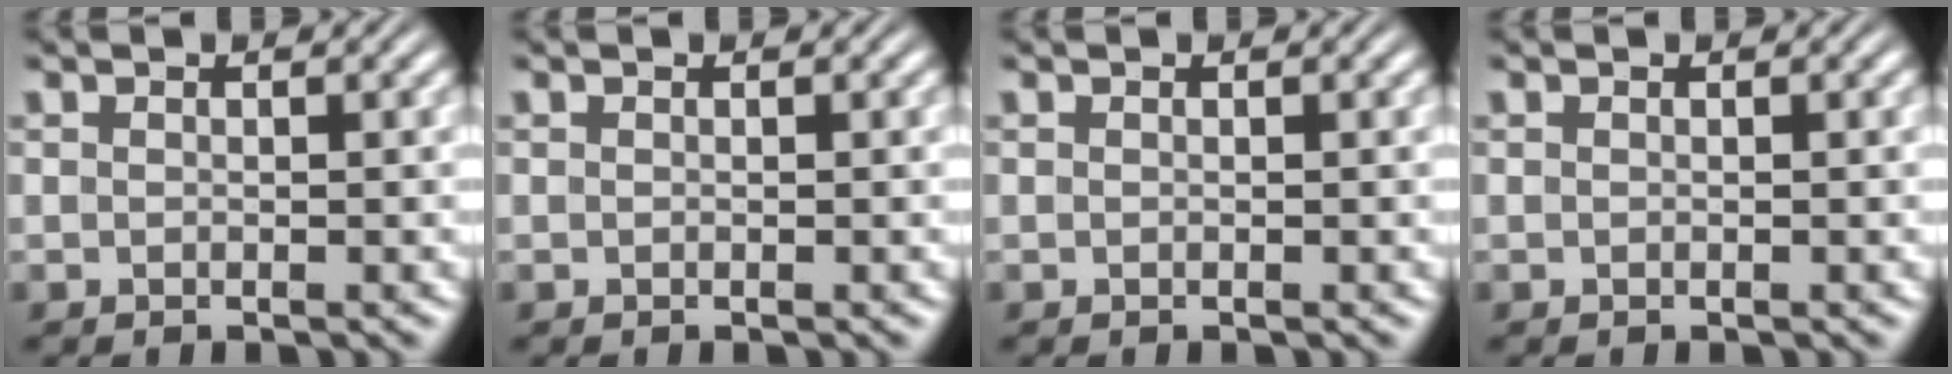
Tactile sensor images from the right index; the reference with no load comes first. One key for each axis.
{"total": 0.0}
{"total": 0.0}
{"total": 0.0}